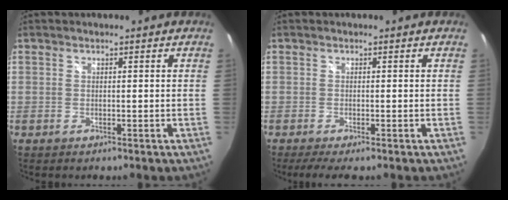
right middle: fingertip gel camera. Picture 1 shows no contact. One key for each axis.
{"total": 3.0, "fx": -2.2, "fy": -0.3, "fz": 2.0, "tx": -0.038, "ty": -0.018, "tz": -0.038}